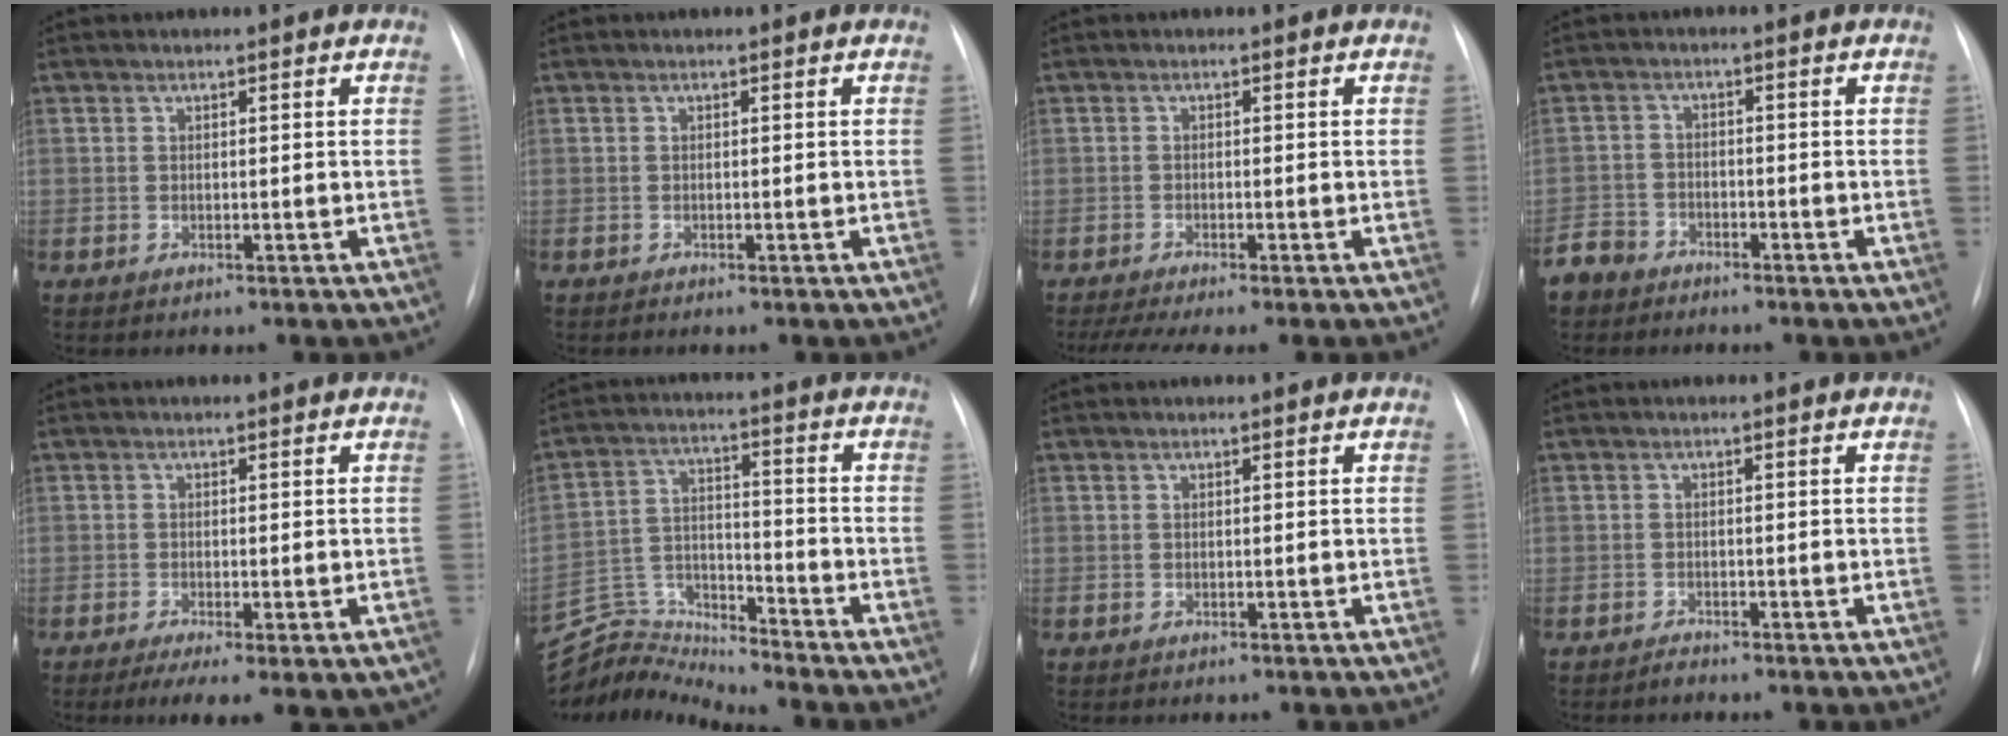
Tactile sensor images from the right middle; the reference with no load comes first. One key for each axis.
{"total": 0.0}
{"total": 6.5, "fx": -5.1, "fy": 0.1, "fz": 4.0, "tx": -0.060, "ty": -0.009, "tz": -0.081}
{"total": 4.8, "fx": -4.0, "fy": 2.7, "fz": 0.0, "tx": 0.002, "ty": -0.002, "tz": -0.081}
{"total": 7.6, "fx": -4.5, "fy": 2.5, "fz": 5.6, "tx": -0.077, "ty": -0.013, "tz": -0.067}
{"total": 9.8, "fx": -9.7, "fy": -0.9, "fz": -1.5, "tx": 0.022, "ty": 0.039, "tz": -0.184}
{"total": 0.0}
{"total": 0.7, "fx": -0.7, "fy": 0.1, "fz": 0.0, "tx": 0.003, "ty": -0.003, "tz": -0.012}